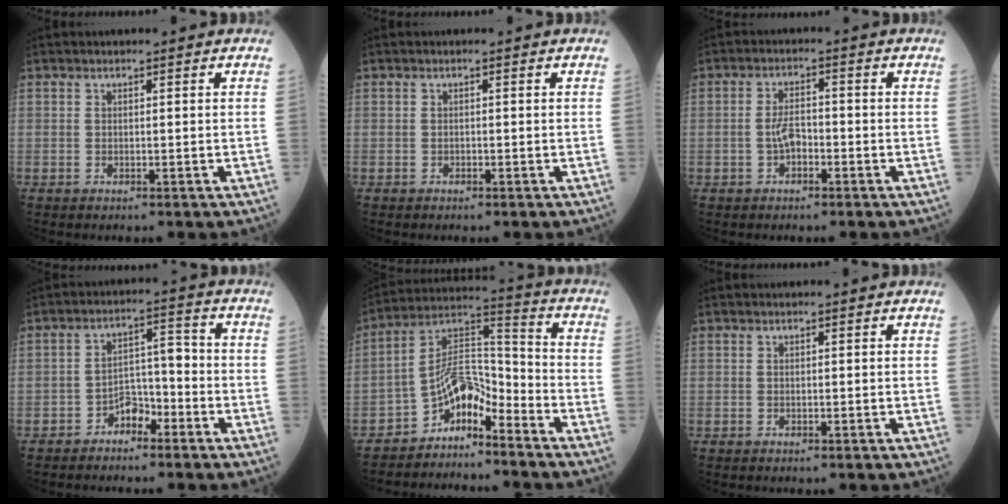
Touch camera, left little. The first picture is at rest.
{"total": 0.0}
{"total": 2.9, "force": [-1.0, 1.5, 2.3], "torque": [-0.047, 0.006, -0.022]}
{"total": 4.8, "force": [-3.2, 2.6, 2.5], "torque": [-0.036, 0.019, -0.059]}
{"total": 7.2, "force": [-5.7, 2.5, 3.5], "torque": [-0.070, 0.038, -0.110]}
{"total": 0.0}